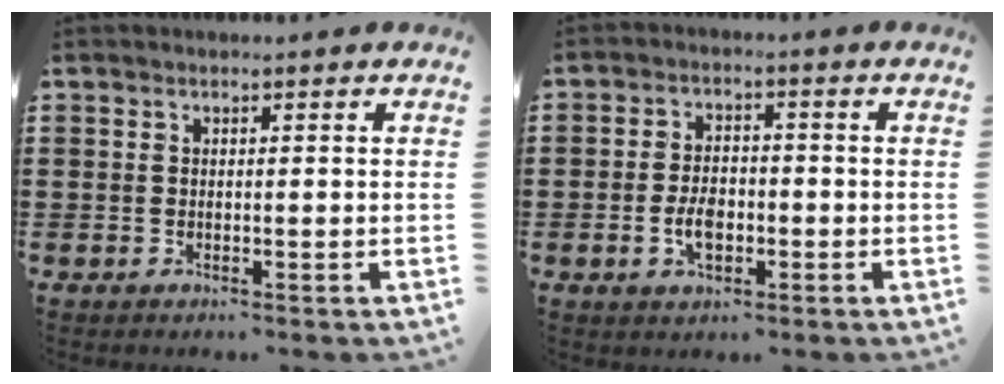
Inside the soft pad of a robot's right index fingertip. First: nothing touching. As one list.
[{"total": 4.8, "force": [-1.2, 2.8, 3.6], "torque": [-0.081, 0.003, -0.026]}]